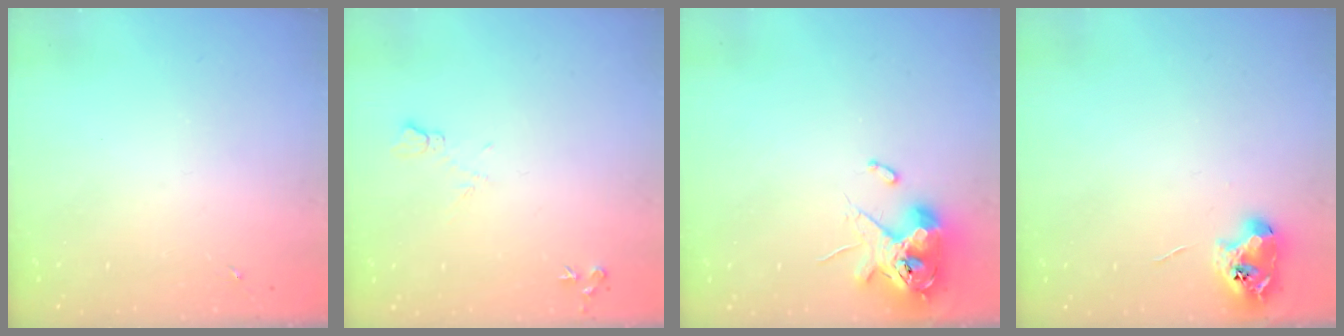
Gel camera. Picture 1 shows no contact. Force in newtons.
{"total": 7.6, "press": 7.6, "slide": 0.8}
{"total": 12.6, "press": 12.5, "slide": 2.0}
{"total": 8.7, "press": 8.6, "slide": 0.8}